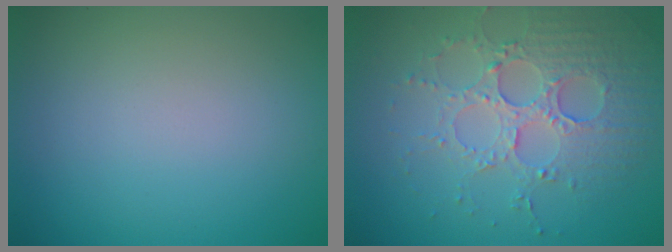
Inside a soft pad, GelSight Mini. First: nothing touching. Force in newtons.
{"total": 4.3, "press": 4.0, "slide": 1.4}